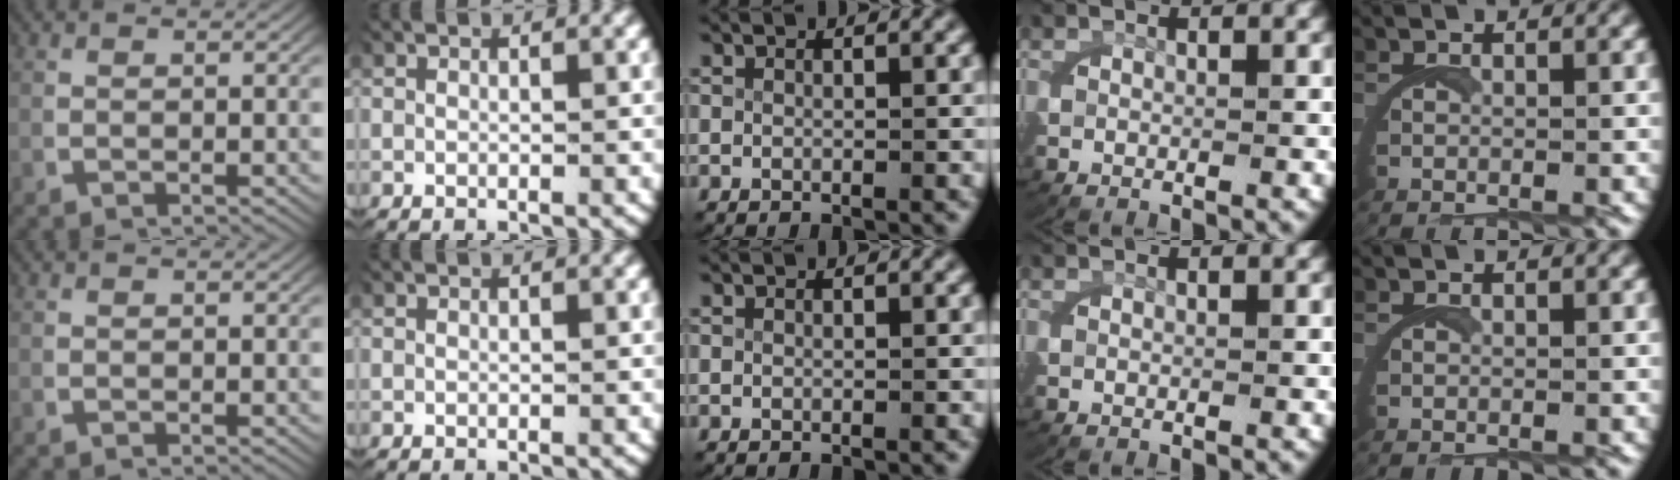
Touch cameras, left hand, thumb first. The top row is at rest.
{}